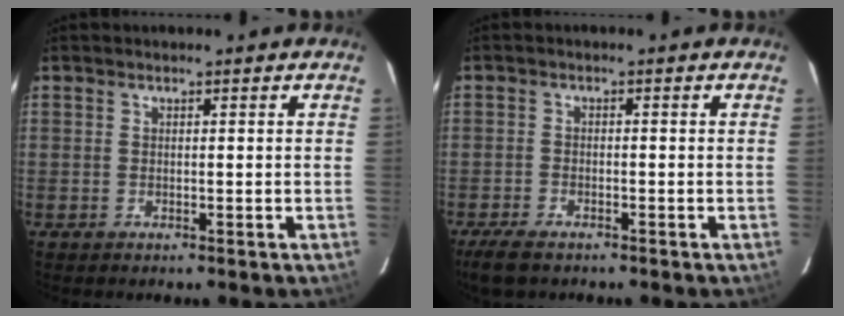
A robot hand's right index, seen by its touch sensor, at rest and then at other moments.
{"total": 5.5, "force": [-4.0, 2.3, 3.0], "torque": [-0.065, -0.010, -0.068]}